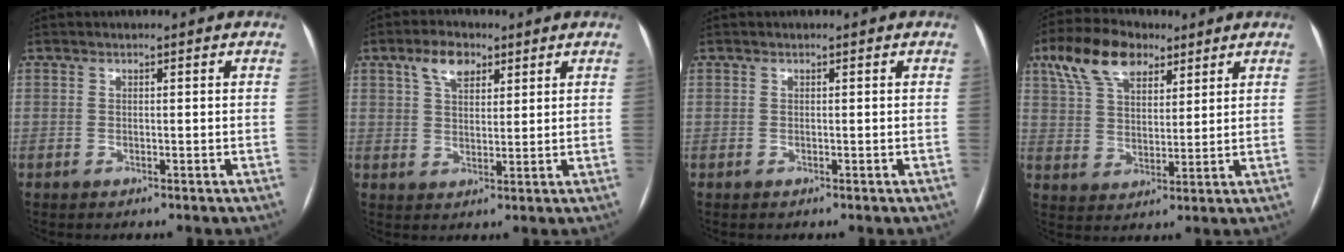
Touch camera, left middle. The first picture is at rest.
{"total": 5.4, "force": [3.1, 2.8, 3.4], "torque": [-0.067, 0.015, 0.058]}
{"total": 0.0}
{"total": 10.9, "force": [6.6, 5.5, 6.6], "torque": [-0.139, 0.029, 0.124]}